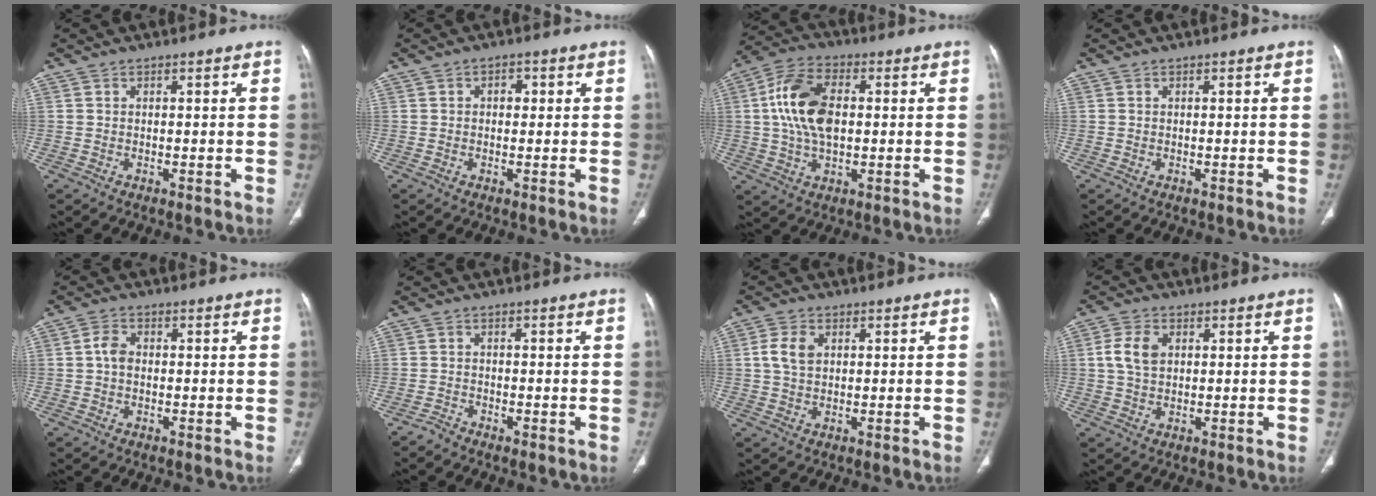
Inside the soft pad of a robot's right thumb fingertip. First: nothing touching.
{"total": 2.1, "force": [0.3, 1.5, 1.4], "torque": [-0.006, 0.002, 0.001]}
{"total": 13.2, "force": [1.3, 7.6, 10.7], "torque": [-0.207, 0.017, 0.020]}
{"total": 0.0}
{"total": 3.0, "force": [0.0, 2.1, 2.1], "torque": [-0.038, 0.007, -0.006]}
{"total": 1.4, "force": [-1.4, 0.2, 0.2], "torque": [-0.004, 0.000, -0.031]}
{"total": 4.7, "force": [1.0, 3.1, 3.3], "torque": [-0.070, 0.004, 0.018]}
{"total": 5.6, "force": [1.1, 3.7, 4.0], "torque": [-0.081, 0.004, 0.020]}